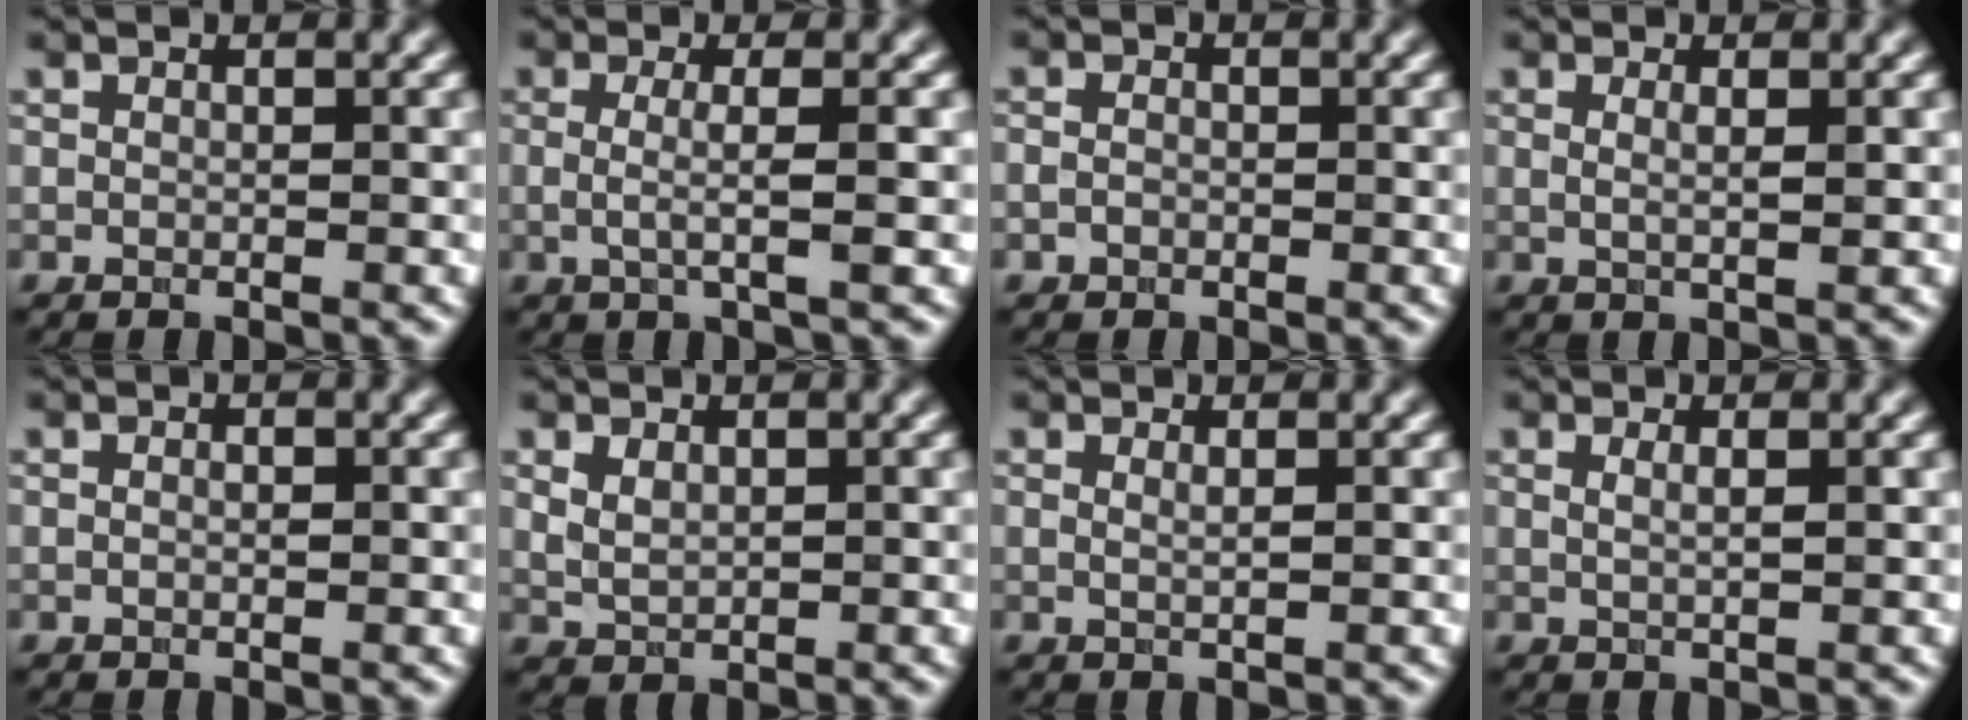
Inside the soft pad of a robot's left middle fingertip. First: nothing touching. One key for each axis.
{"total": 2.8, "fx": -0.1, "fy": 0.7, "fz": 2.8, "tx": -0.050, "ty": -0.008, "tz": -0.006}
{"total": 0.9, "fx": -0.3, "fy": 0.7, "fz": 0.5, "tx": -0.009, "ty": -0.001, "tz": -0.009}
{"total": 1.6, "fx": 0.4, "fy": 0.5, "fz": 1.4, "tx": -0.020, "ty": -0.002, "tz": 0.003}
{"total": 0.6, "fx": 0.0, "fy": 0.3, "fz": 0.6, "tx": -0.010, "ty": 0.000, "tz": 0.000}
{"total": 1.6, "fx": 0.7, "fy": 1.0, "fz": 1.0, "tx": -0.023, "ty": -0.002, "tz": 0.020}
{"total": 0.9, "fx": 0.4, "fy": 0.3, "fz": 0.8, "tx": -0.008, "ty": -0.002, "tz": 0.003}
{"total": 1.5, "fx": 0.5, "fy": 0.6, "fz": 1.2, "tx": -0.013, "ty": -0.001, "tz": 0.002}